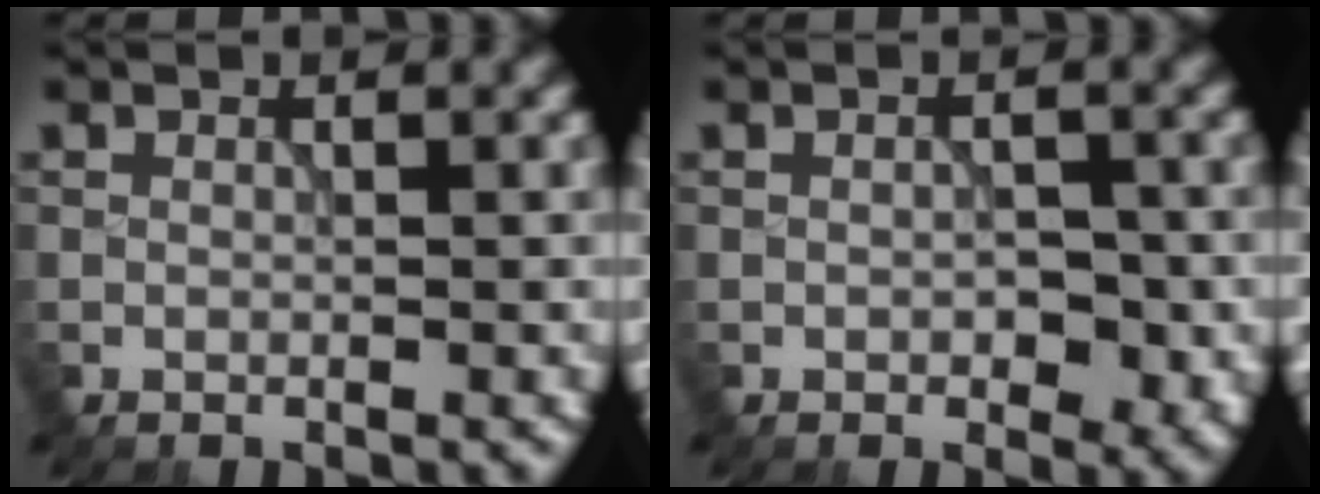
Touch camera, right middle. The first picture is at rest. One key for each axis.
{"total": 2.4, "fx": -0.5, "fy": 1.4, "fz": 1.9, "tx": -0.027, "ty": -0.004, "tz": -0.006}